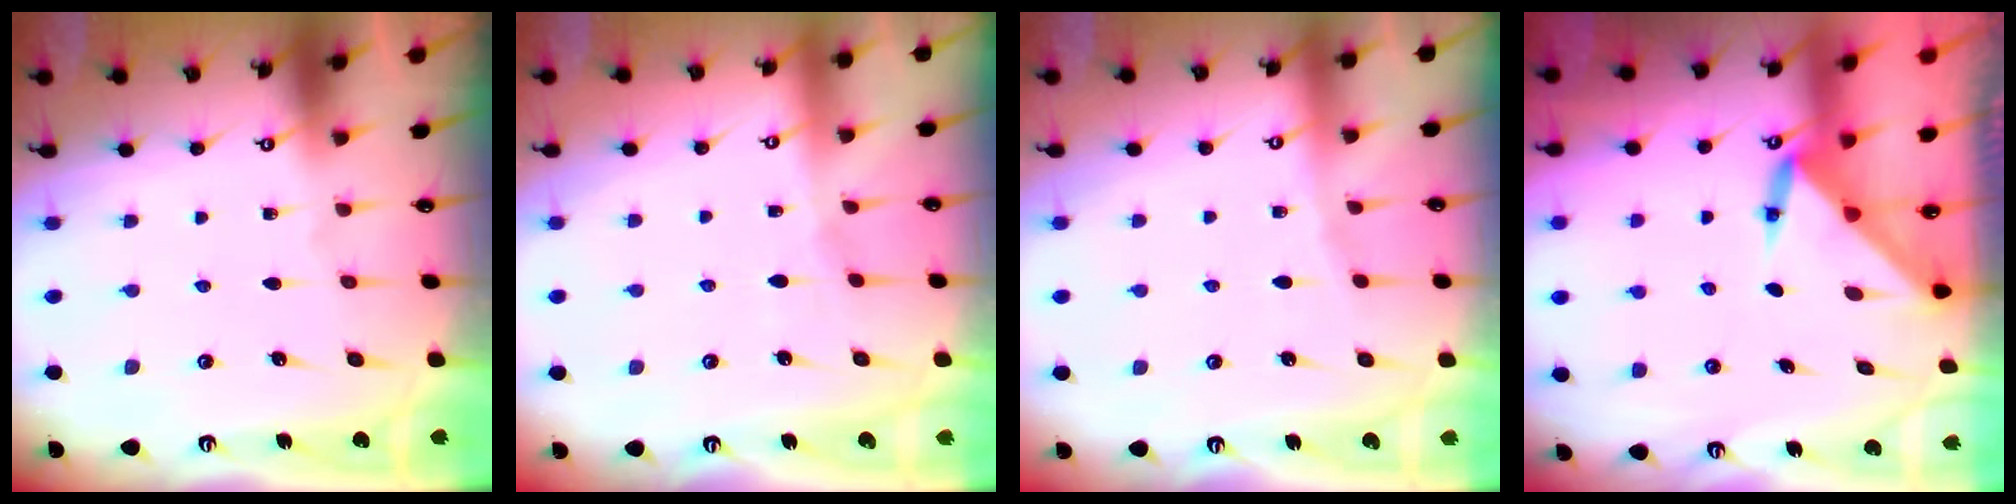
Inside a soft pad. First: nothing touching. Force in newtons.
{"total": 2.8, "press": 2.8, "slide": 0.4}
{"total": 3.2, "press": 3.1, "slide": 0.6}
{"total": 3.5, "press": 3.5, "slide": 0.2}